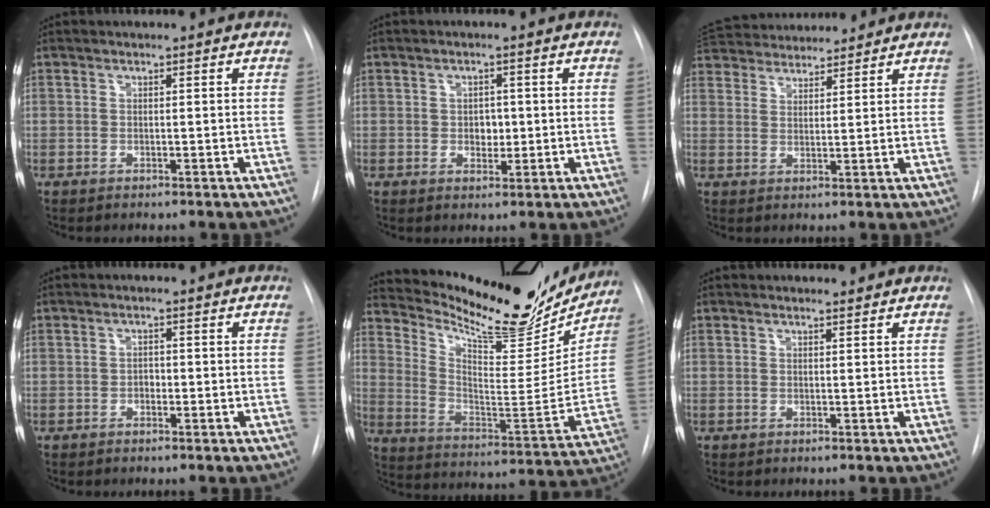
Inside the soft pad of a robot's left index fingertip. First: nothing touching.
{"total": 2.6, "force": [0.1, 1.9, 1.8], "torque": [-0.023, 0.000, 0.004]}
{"total": 13.4, "force": [12.1, 3.5, 4.3], "torque": [-0.091, 0.048, 0.200]}
{"total": 1.1, "force": [-0.3, 0.8, 0.7], "torque": [-0.010, 0.003, -0.006]}
{"total": 24.7, "force": [21.9, 6.1, 9.6], "torque": [-0.163, -0.054, 0.313]}
{"total": 1.3, "force": [1.3, 0.3, 0.1], "torque": [-0.010, 0.000, 0.019]}